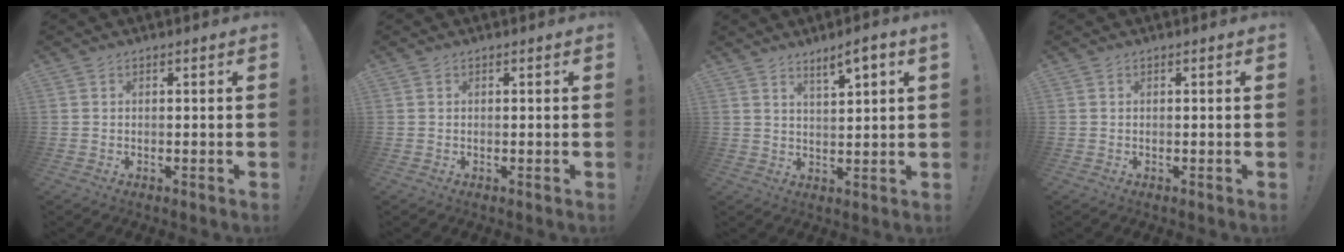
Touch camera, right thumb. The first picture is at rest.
{"total": 0.0}
{"total": 5.1, "force": [3.7, 0.3, 3.5], "torque": [-0.052, -0.021, 0.059]}
{"total": 0.0}